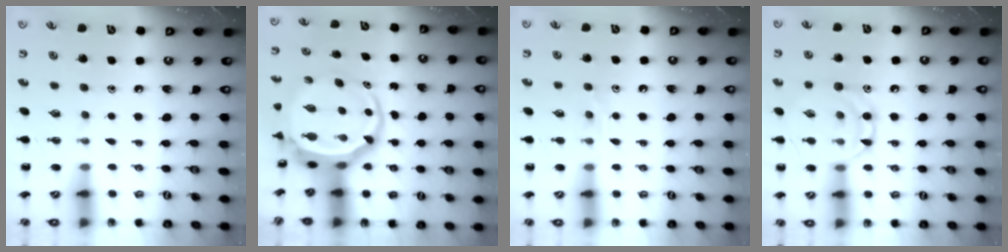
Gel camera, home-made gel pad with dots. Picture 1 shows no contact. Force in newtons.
{"total": 6.4, "press": 6.1, "slide": 2.0}
{"total": 7.0, "press": 7.0, "slide": 0.8}
{"total": 11.4, "press": 11.3, "slide": 0.8}